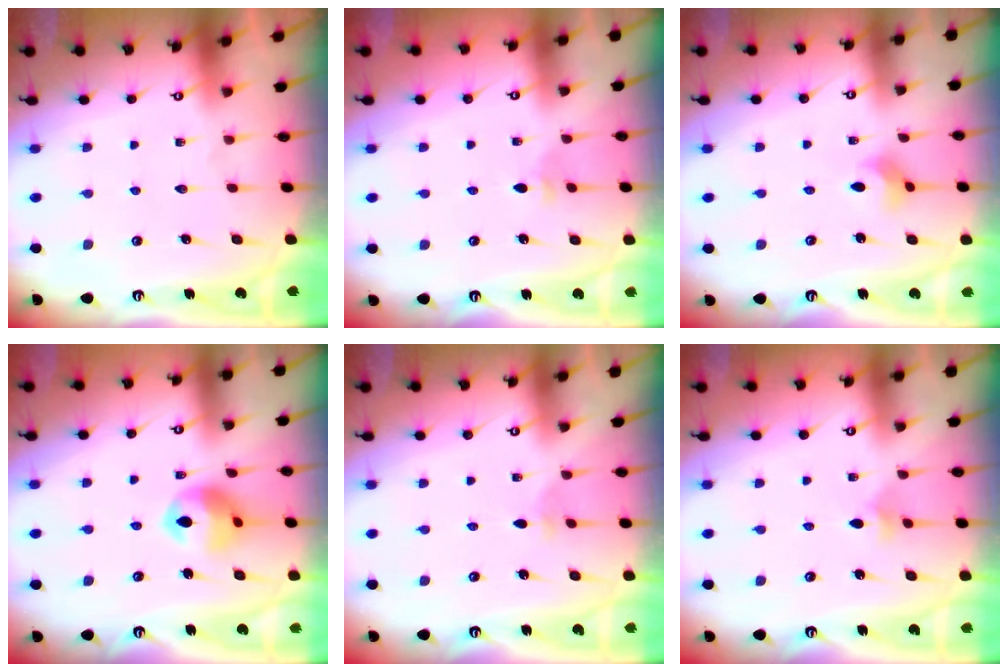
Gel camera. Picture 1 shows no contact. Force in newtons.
{"total": 2.3, "press": 2.2, "slide": 0.8}
{"total": 3.1, "press": 3.1, "slide": 0.4}
{"total": 11.5, "press": 11.3, "slide": 1.7}
{"total": 1.8, "press": 1.8, "slide": 0.3}
{"total": 2.7, "press": 2.6, "slide": 0.6}